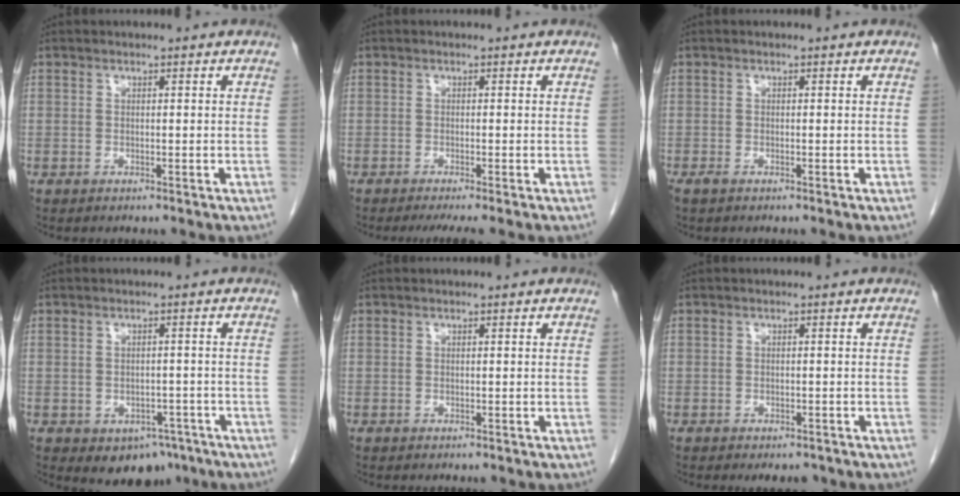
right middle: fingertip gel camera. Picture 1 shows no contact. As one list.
[{"total": 3.1, "force": [-2.3, -0.1, 2.0], "torque": [-0.027, -0.007, -0.038]}, {"total": 0.7, "force": [-0.6, 0.2, 0.4], "torque": [-0.014, -0.002, -0.009]}, {"total": 6.3, "force": [-3.8, 4.1, 2.9], "torque": [-0.026, 0.006, -0.043]}, {"total": 0.0}, {"total": 2.9, "force": [-2.3, 1.6, 0.9], "torque": [-0.004, 0.002, -0.025]}]